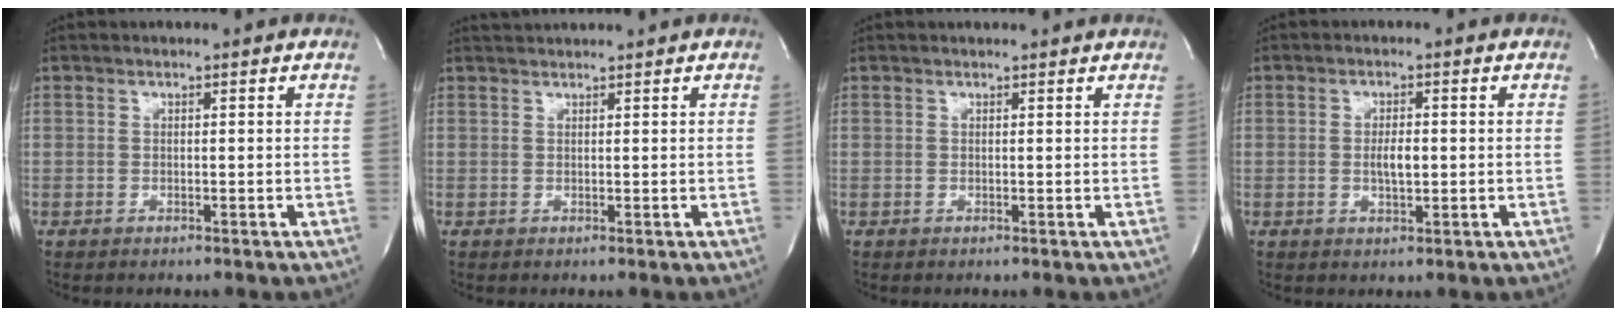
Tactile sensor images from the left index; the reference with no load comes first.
{"total": 2.0, "force": [1.9, -0.5, 0.0], "torque": [-0.001, 0.015, 0.042]}
{"total": 2.1, "force": [2.1, 0.1, 0.5], "torque": [-0.011, 0.010, 0.022]}
{"total": 3.1, "force": [-0.1, 1.0, 3.0], "torque": [-0.053, 0.000, 0.001]}